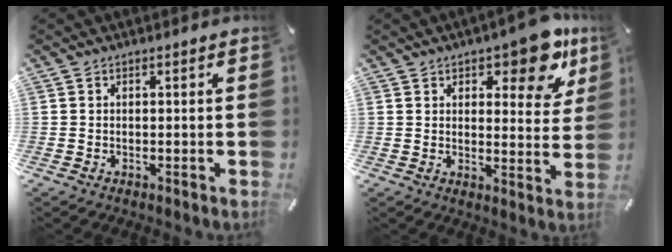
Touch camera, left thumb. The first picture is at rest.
{"total": 12.2, "force": [7.9, 5.1, 7.8], "torque": [-0.085, -0.050, 0.131]}